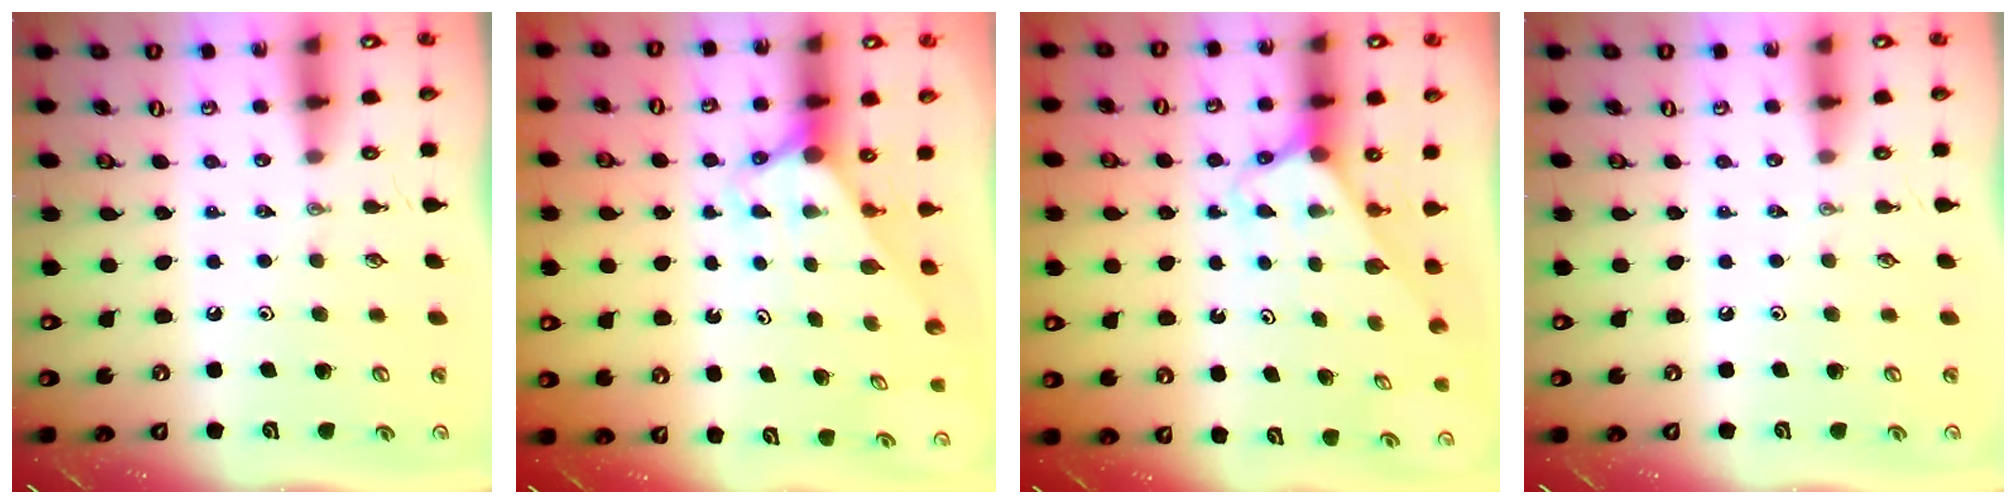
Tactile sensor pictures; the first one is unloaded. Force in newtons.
{"total": 2.9, "press": 2.9, "slide": 0.1}
{"total": 2.6, "press": 2.6, "slide": 0.2}
{"total": 0.0}